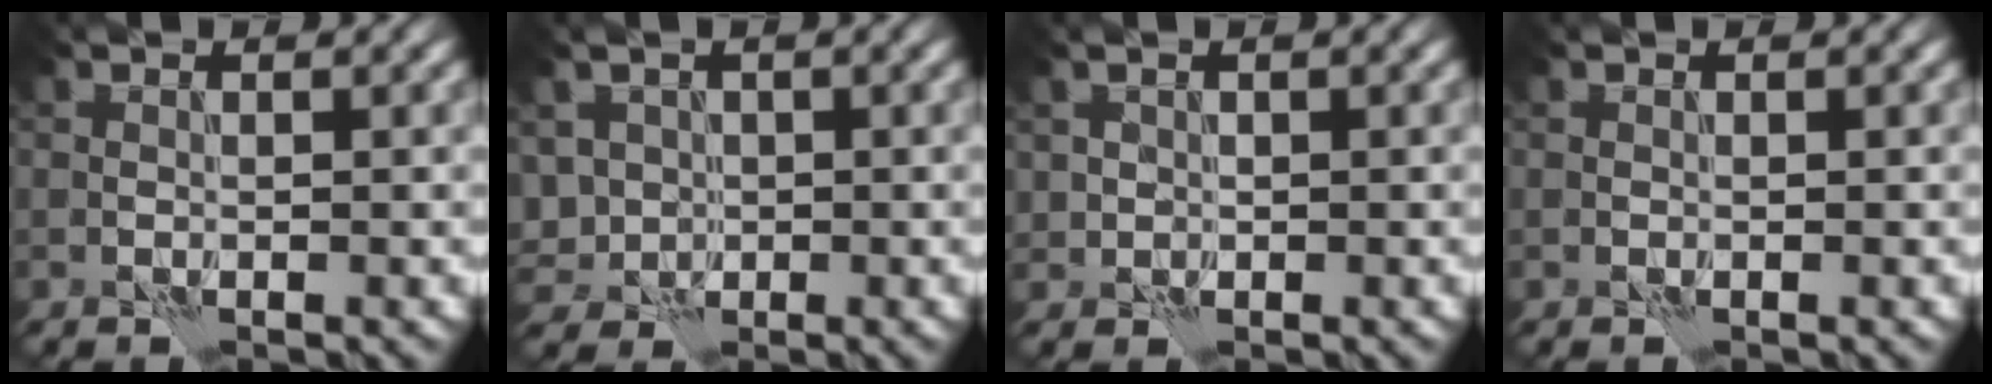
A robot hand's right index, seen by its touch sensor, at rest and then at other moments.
{"total": 2.9, "force": [0.3, 2.6, 1.2], "torque": [-0.035, 0.002, 0.014]}
{"total": 0.8, "force": [0.4, 0.7, 0.1], "torque": [0.000, -0.001, 0.009]}
{"total": 0.0}